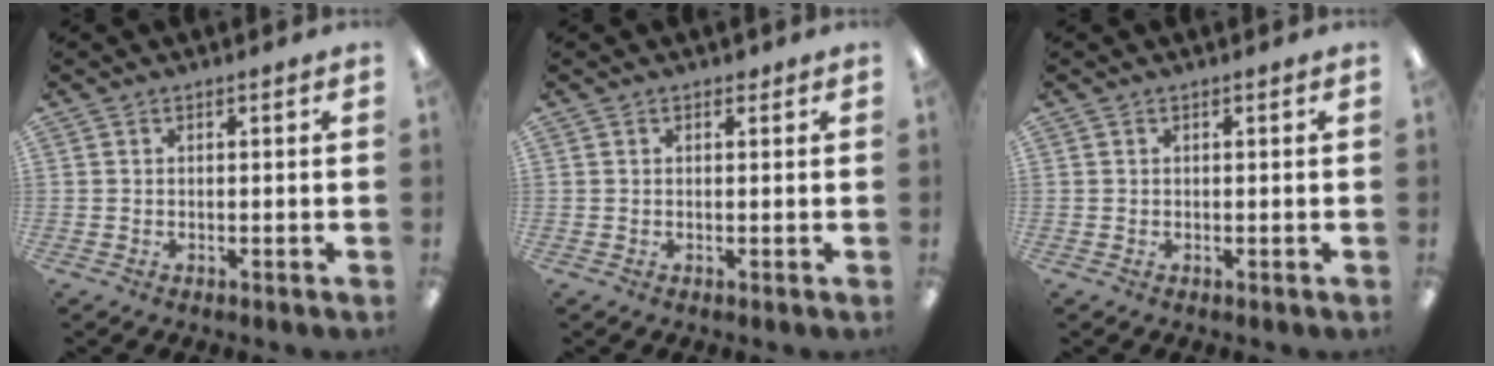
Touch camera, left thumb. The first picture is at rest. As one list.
[{"total": 1.1, "force": [0.6, 0.7, 0.6], "torque": [-0.005, -0.001, 0.009]}, {"total": 0.0}]